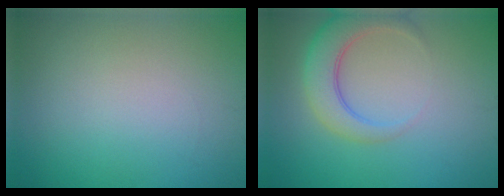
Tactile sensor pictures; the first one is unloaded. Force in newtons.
{"total": 4.4, "press": 4.4, "slide": 0.4}